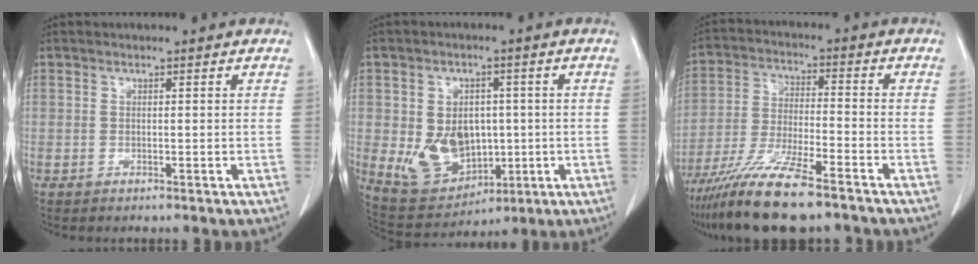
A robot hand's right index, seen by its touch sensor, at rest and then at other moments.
{"total": 10.2, "force": [-0.6, 7.7, 6.7], "torque": [-0.124, 0.008, 0.015]}
{"total": 13.5, "force": [-10.2, 1.4, 8.8], "torque": [-0.174, -0.033, -0.182]}